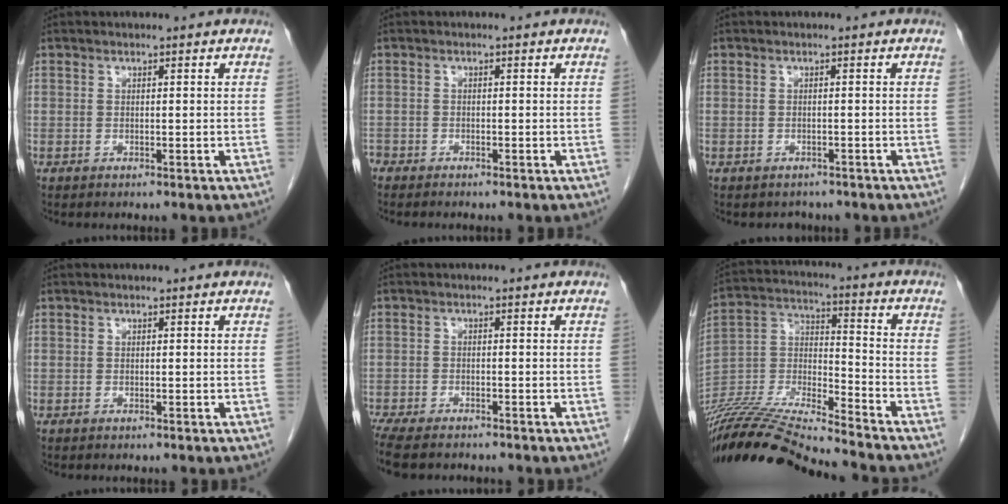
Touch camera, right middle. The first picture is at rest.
{"total": 2.1, "force": [-1.9, 0.6, 0.6], "torque": [-0.010, -0.004, -0.030]}
{"total": 2.0, "force": [-1.6, 1.1, -0.1], "torque": [-0.006, 0.002, -0.025]}
{"total": 0.0}
{"total": 8.8, "force": [-7.3, 2.5, 4.1], "torque": [-0.075, -0.014, -0.115]}
{"total": 20.3, "force": [-18.8, -0.5, 7.7], "torque": [-0.162, -0.015, -0.341]}